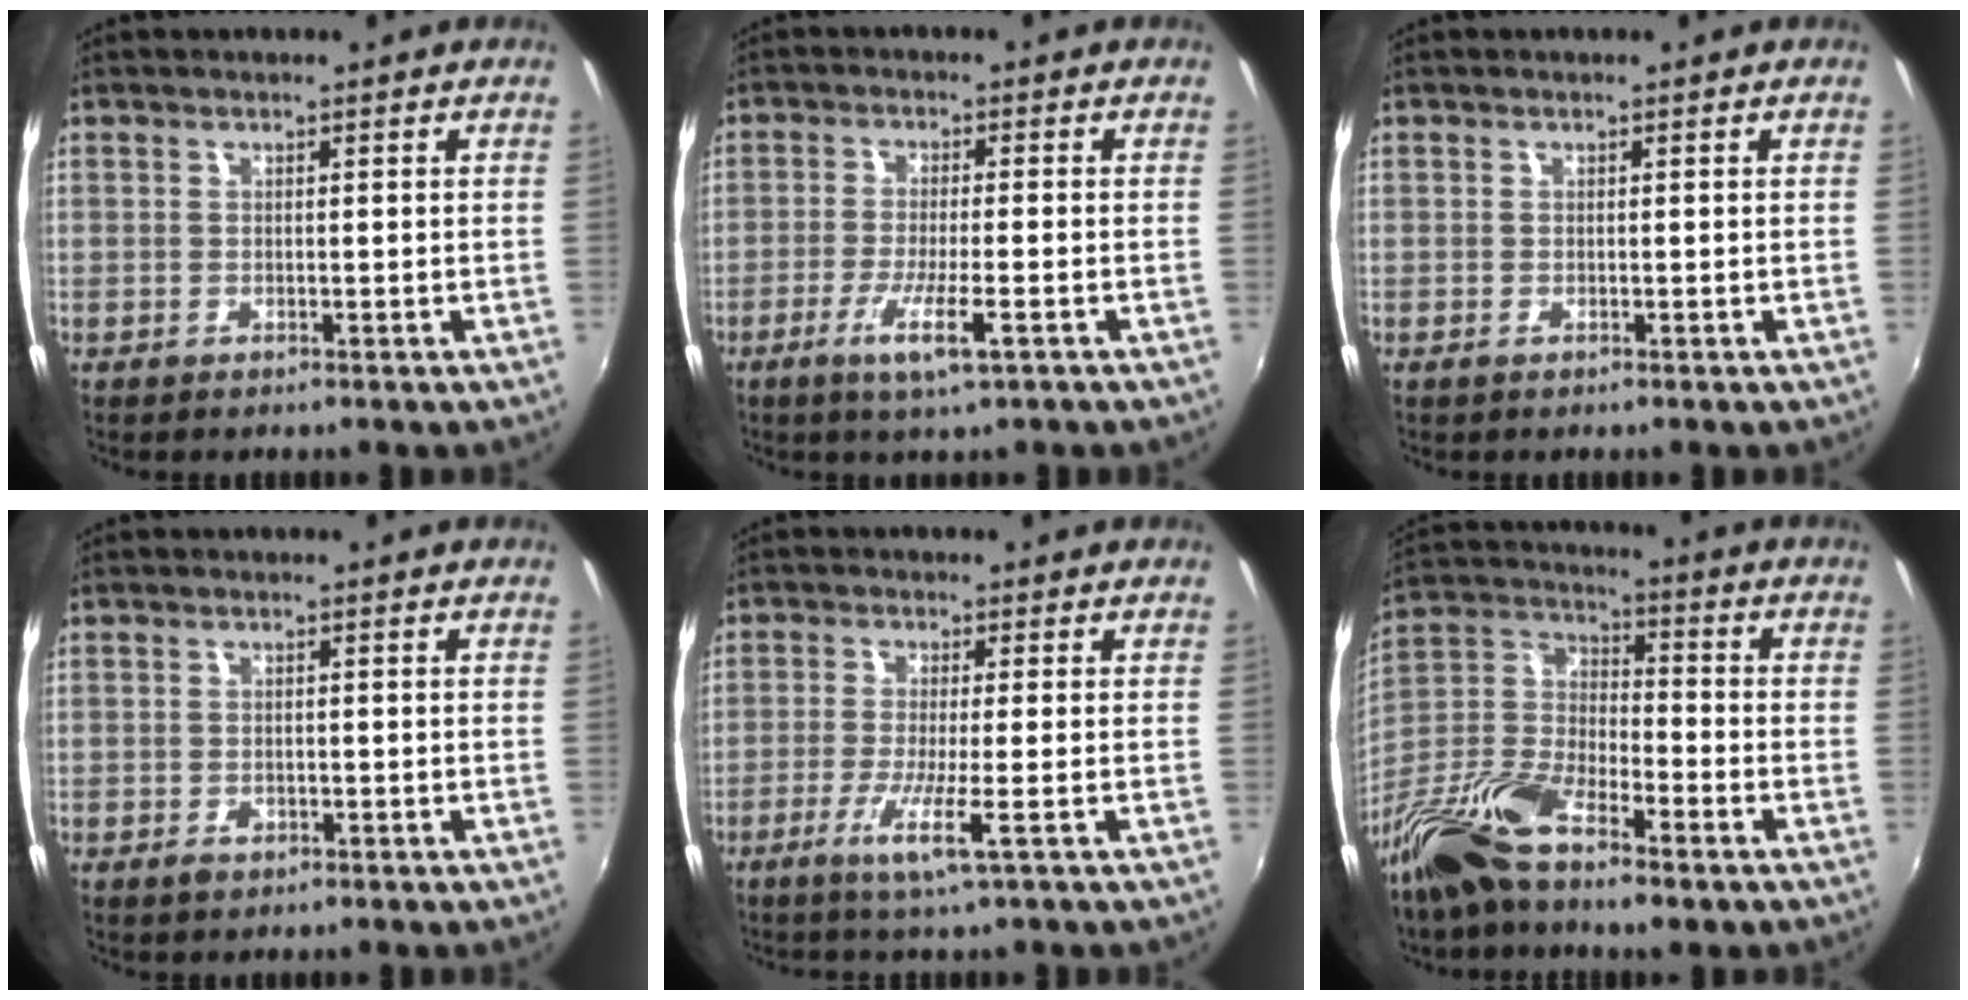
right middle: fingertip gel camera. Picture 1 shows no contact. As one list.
[{"total": 6.3, "force": [-3.4, 0.5, 5.2], "torque": [-0.107, -0.015, -0.062]}, {"total": 0.0}, {"total": 1.7, "force": [-1.1, 1.1, 0.8], "torque": [-0.015, -0.003, -0.017]}, {"total": 5.1, "force": [-2.6, -0.7, 4.3], "torque": [-0.097, -0.013, -0.054]}, {"total": 16.8, "force": [-10.8, 6.5, 11.2], "torque": [-0.242, -0.007, -0.214]}]